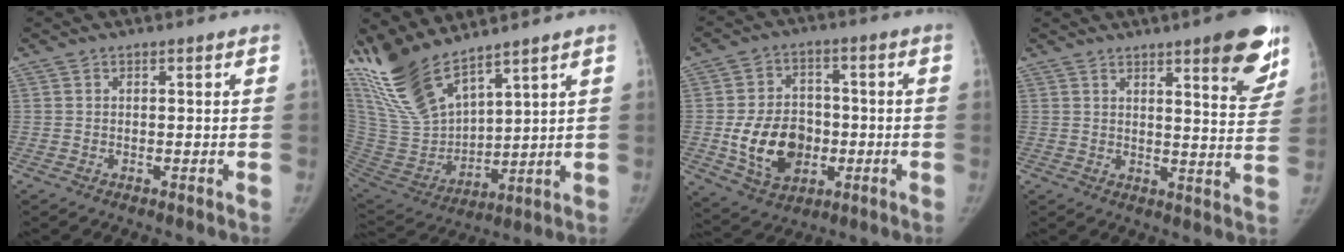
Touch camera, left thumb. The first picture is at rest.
{"total": 16.2, "force": [13.3, 4.2, 8.2], "torque": [-0.149, -0.067, 0.284]}
{"total": 13.3, "force": [-2.4, 10.0, 8.5], "torque": [-0.109, 0.010, -0.032]}
{"total": 12.3, "force": [7.4, 2.5, 9.5], "torque": [-0.088, -0.041, 0.093]}